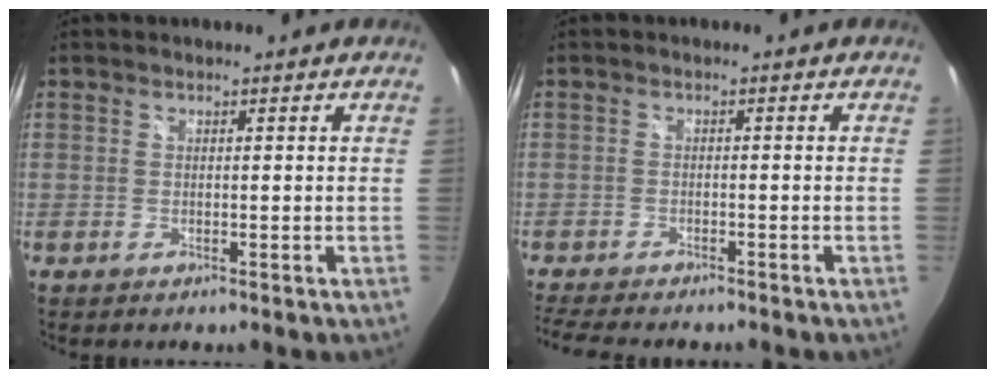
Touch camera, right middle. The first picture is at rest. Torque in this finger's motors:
{"motor_torque": [1.14, -1.00, 0.09, 0.06]}